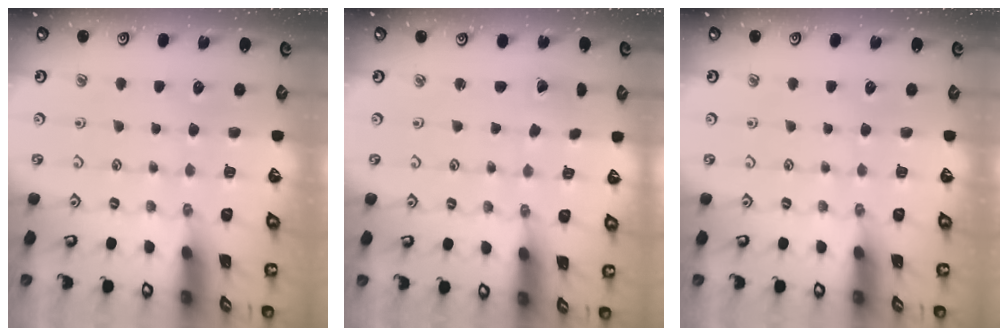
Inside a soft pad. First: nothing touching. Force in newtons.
{"total": 0.0}
{"total": 0.0}